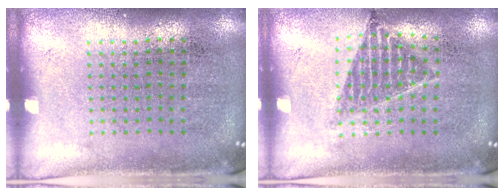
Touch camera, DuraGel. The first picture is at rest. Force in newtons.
{"total": 1.0, "press": 0.9, "slide": 0.3}